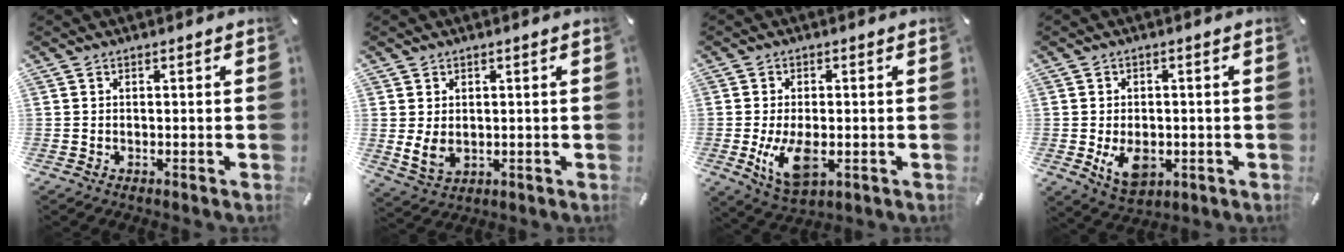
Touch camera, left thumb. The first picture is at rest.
{"total": 4.4, "force": [0.8, 3.2, 2.9], "torque": [-0.059, -0.005, 0.014]}
{"total": 9.2, "force": [-1.6, 5.0, 7.6], "torque": [-0.151, -0.016, -0.028]}
{"total": 7.4, "force": [-1.6, 5.2, 5.0], "torque": [-0.083, -0.003, -0.028]}